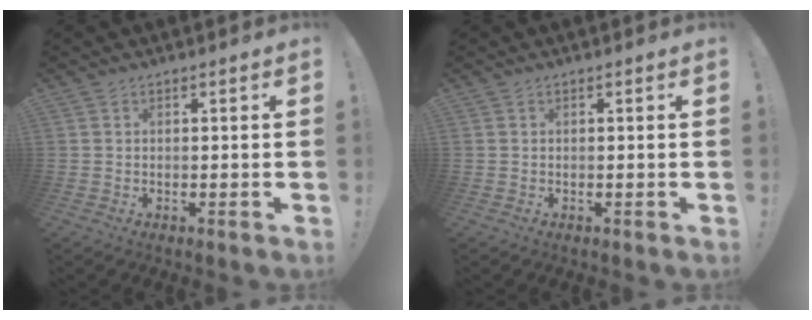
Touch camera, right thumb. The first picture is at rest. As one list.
[{"total": 0.0}]